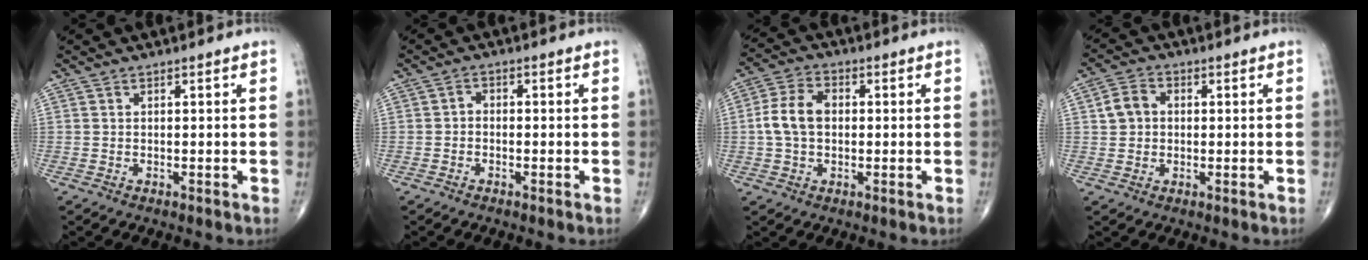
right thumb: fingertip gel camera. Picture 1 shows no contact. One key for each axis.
{"total": 1.5, "fx": -0.5, "fy": 1.1, "fz": 0.9, "tx": -0.007, "ty": 0.008, "tz": -0.015}
{"total": 7.8, "fx": 0.1, "fy": 5.3, "fz": 5.7, "tx": -0.110, "ty": 0.021, "tz": -0.003}
{"total": 4.8, "fx": 0.6, "fy": 4.0, "fz": 2.7, "tx": -0.042, "ty": 0.011, "tz": 0.006}